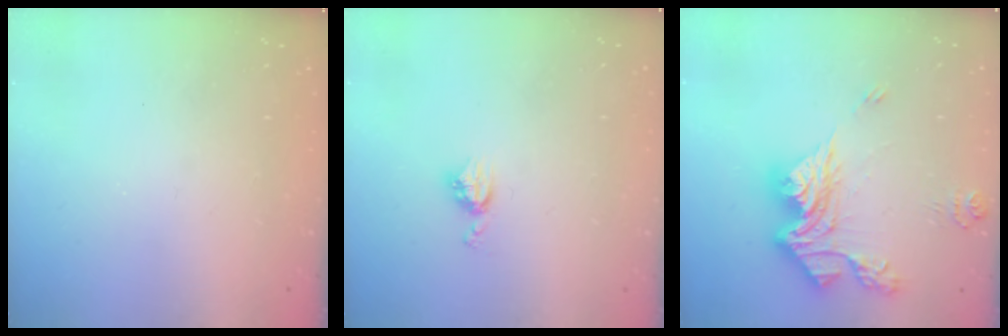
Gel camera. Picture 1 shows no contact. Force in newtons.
{"total": 4.6, "press": 4.6, "slide": 0.4}
{"total": 17.0, "press": 16.9, "slide": 1.7}